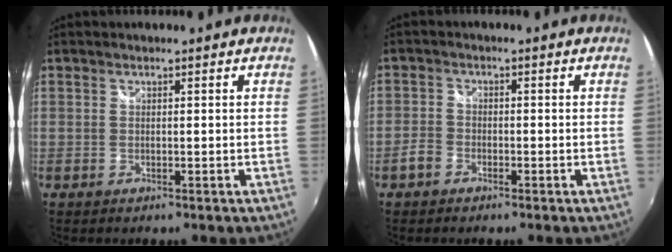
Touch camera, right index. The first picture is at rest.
{"total": 2.8, "force": [-1.8, 2.0, 0.8], "torque": [-0.021, 0.008, -0.037]}